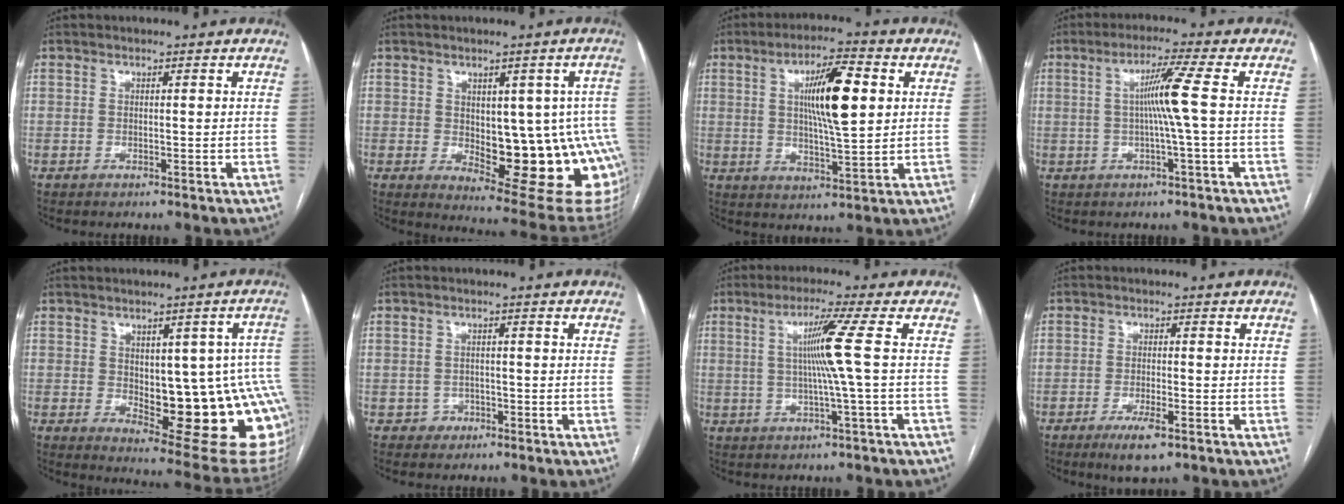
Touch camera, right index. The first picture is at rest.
{"total": 17.3, "force": [-2.0, 6.6, 15.9], "torque": [-0.132, 0.009, 0.000]}
{"total": 11.3, "force": [2.7, 1.9, 10.8], "torque": [-0.186, 0.005, 0.045]}
{"total": 6.1, "force": [0.2, -1.7, 5.9], "torque": [-0.107, 0.005, 0.007]}
{"total": 19.5, "force": [-2.0, 6.4, 18.3], "torque": [-0.151, 0.011, 0.002]}
{"total": 1.8, "force": [-0.9, 1.5, 0.0], "torque": [0.007, 0.008, -0.016]}
{"total": 6.7, "force": [0.7, -2.2, 6.3], "torque": [-0.118, 0.002, 0.017]}
{"total": 4.9, "force": [-2.9, 0.9, 3.9], "torque": [-0.076, -0.010, -0.046]}